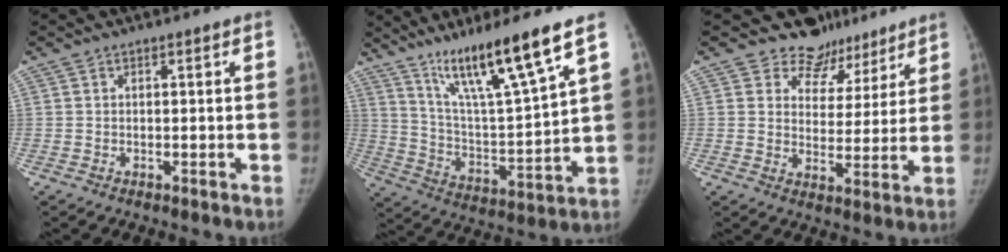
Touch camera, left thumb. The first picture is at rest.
{"total": 17.7, "force": [11.7, 0.8, 13.3], "torque": [-0.218, -0.066, 0.214]}
{"total": 10.7, "force": [8.8, 6.0, 0.6], "torque": [0.033, -0.064, 0.117]}